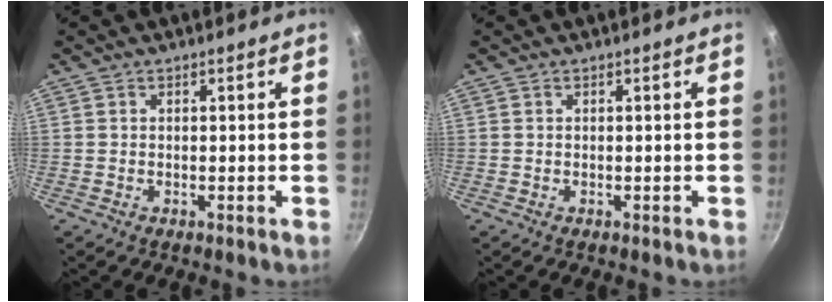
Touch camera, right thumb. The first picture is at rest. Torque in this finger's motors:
{"motor_torque": [0.00, 0.00, 0.00, 0.00, 0.00]}